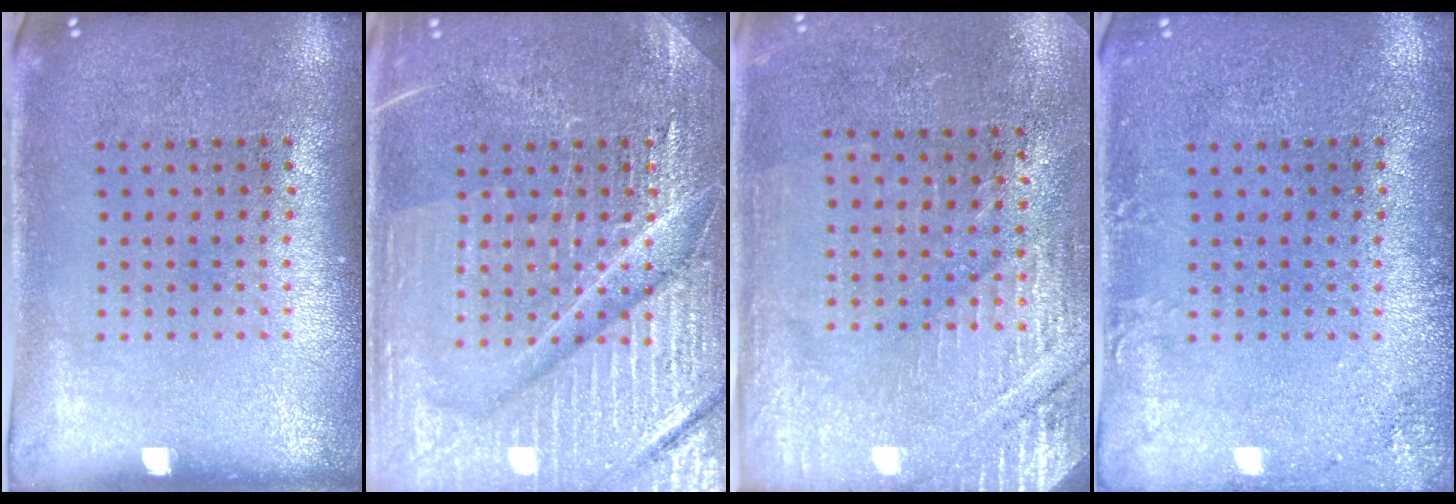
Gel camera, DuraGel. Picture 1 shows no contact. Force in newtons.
{"total": 7.5, "press": 7.4, "slide": 0.9}
{"total": 2.9, "press": 2.8, "slide": 0.7}
{"total": 1.6, "press": 1.6, "slide": 0.1}